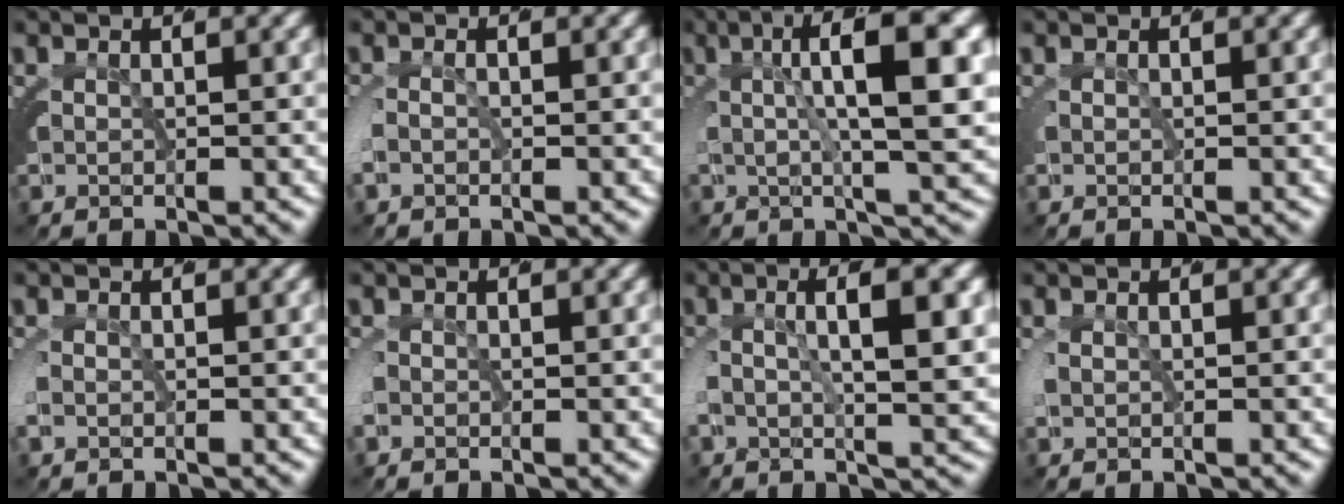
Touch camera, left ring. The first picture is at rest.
{"total": 1.6, "force": [-1.0, 1.2, 0.6], "torque": [-0.028, -0.008, -0.016]}
{"total": 7.2, "force": [1.8, 1.7, 6.7], "torque": [-0.098, 0.015, 0.026]}
{"total": 0.0}
{"total": 1.2, "force": [-0.8, 0.8, 0.3], "torque": [-0.023, -0.008, -0.010]}
{"total": 1.4, "force": [-0.7, 1.2, 0.3], "torque": [-0.024, -0.008, -0.010]}
{"total": 4.1, "force": [0.5, 1.1, 3.9], "torque": [-0.066, 0.006, 0.008]}
{"total": 0.7, "force": [-0.4, 0.6, 0.1], "torque": [-0.017, -0.007, -0.003]}